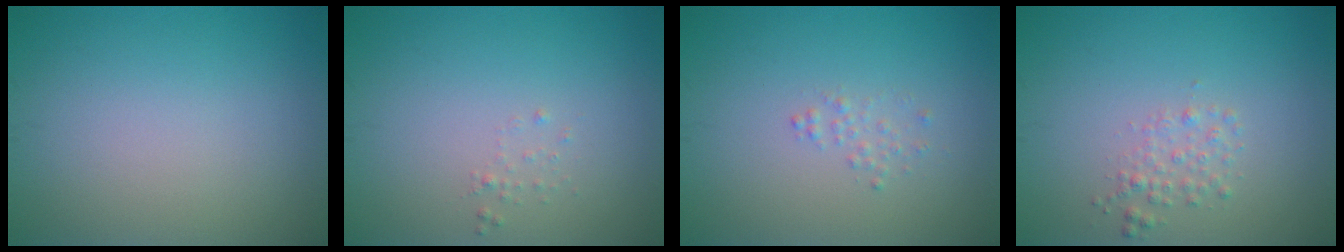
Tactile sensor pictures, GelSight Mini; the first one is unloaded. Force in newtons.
{"total": 0.5, "press": 0.5, "slide": 0.1}
{"total": 0.9, "press": 0.9, "slide": 0.0}
{"total": 1.5, "press": 1.5, "slide": 0.1}